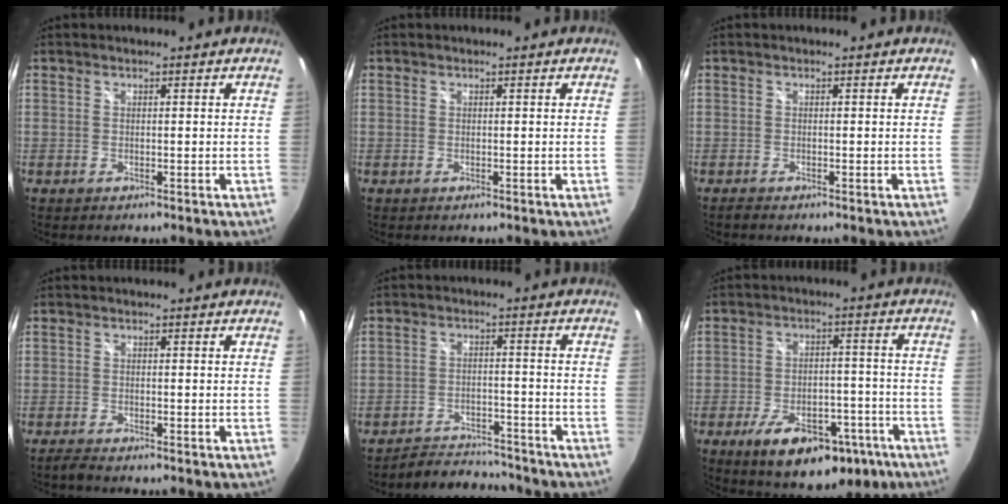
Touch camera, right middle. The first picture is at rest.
{"total": 0.0}
{"total": 0.7, "force": [-0.7, 0.1, 0.2], "torque": [-0.005, -0.001, -0.014]}
{"total": 1.6, "force": [-1.5, -0.1, 0.5], "torque": [-0.016, -0.004, -0.028]}
{"total": 7.5, "force": [-7.2, 1.7, 0.6], "torque": [-0.032, 0.017, -0.108]}
{"total": 17.0, "force": [-10.0, 8.8, 10.7], "torque": [-0.183, 0.006, -0.132]}